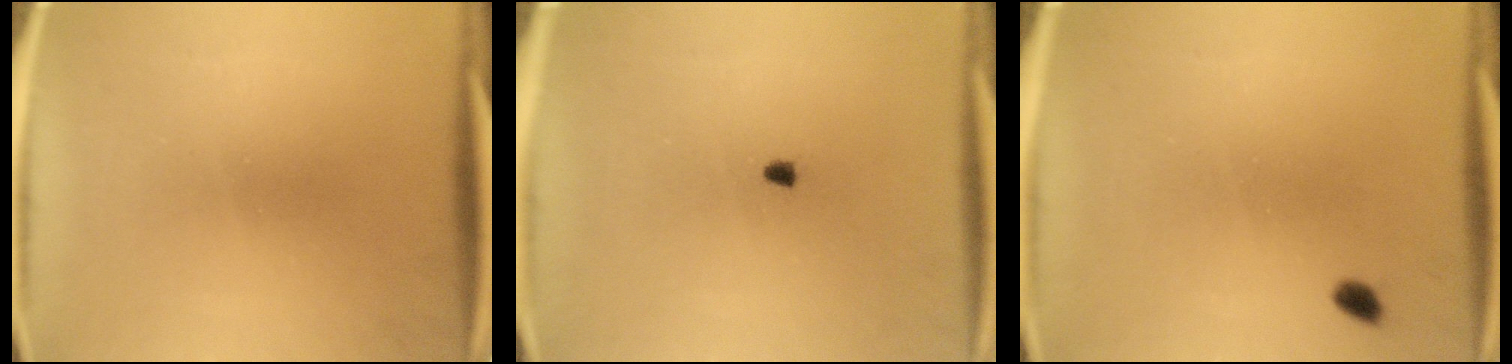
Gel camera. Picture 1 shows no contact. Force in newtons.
{"total": 1.0}
{"total": 1.3}